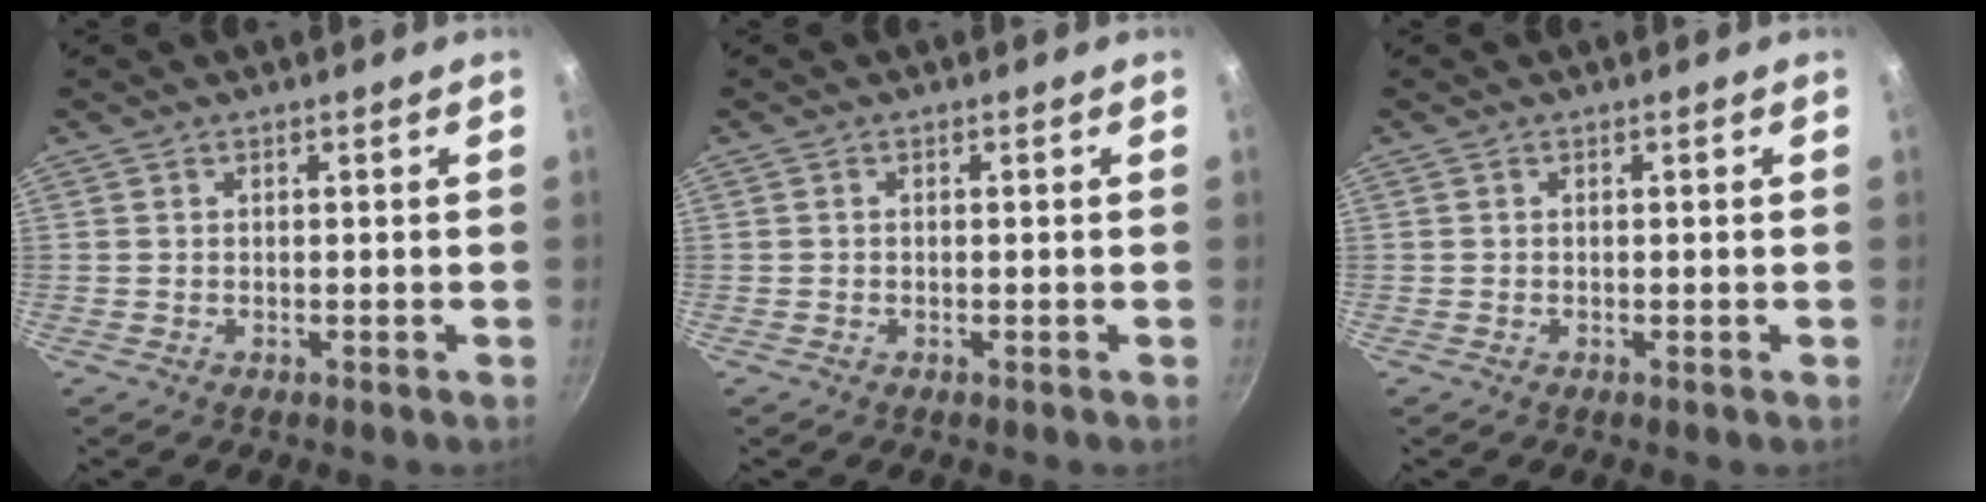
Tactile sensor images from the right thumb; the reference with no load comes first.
{"total": 0.0}
{"total": 0.0}